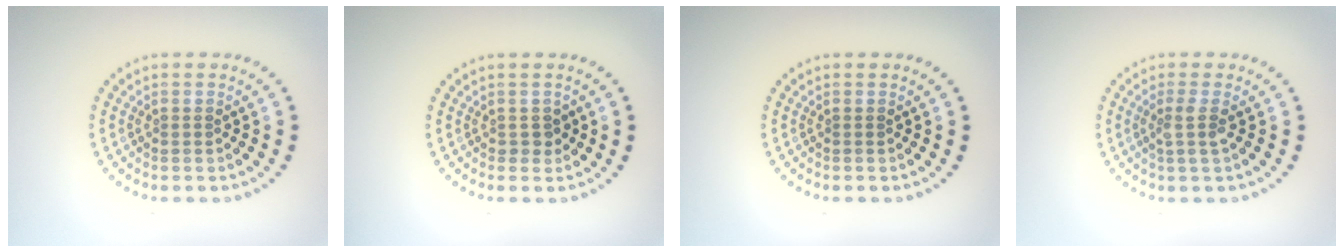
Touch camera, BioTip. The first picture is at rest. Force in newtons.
{"total": 1.1, "press": 1.0, "slide": 0.5}
{"total": 0.0}
{"total": 1.7, "press": 1.2, "slide": 1.2}